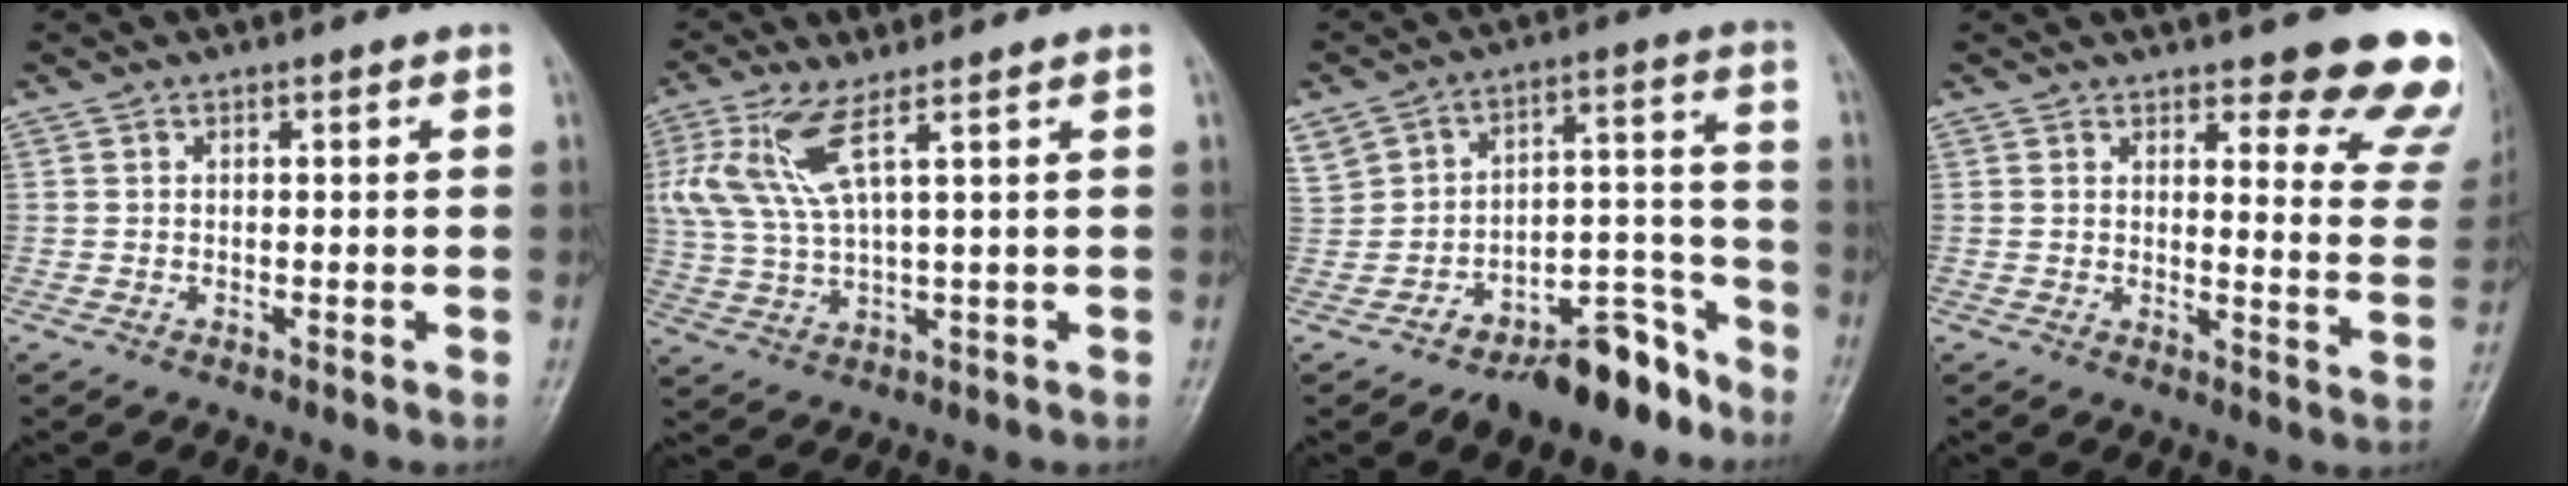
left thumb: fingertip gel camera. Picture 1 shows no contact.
{"total": 8.5, "force": [3.9, 1.6, 7.3], "torque": [-0.193, -0.007, 0.087]}
{"total": 14.0, "force": [-8.6, 7.8, 7.8], "torque": [-0.071, 0.103, -0.129]}
{"total": 14.0, "force": [11.3, 3.7, 7.3], "torque": [-0.032, -0.081, 0.111]}